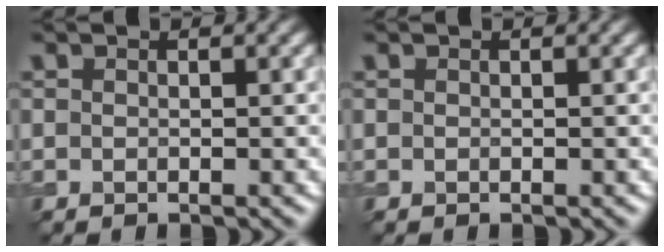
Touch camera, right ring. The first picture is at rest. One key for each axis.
{"total": 0.0}